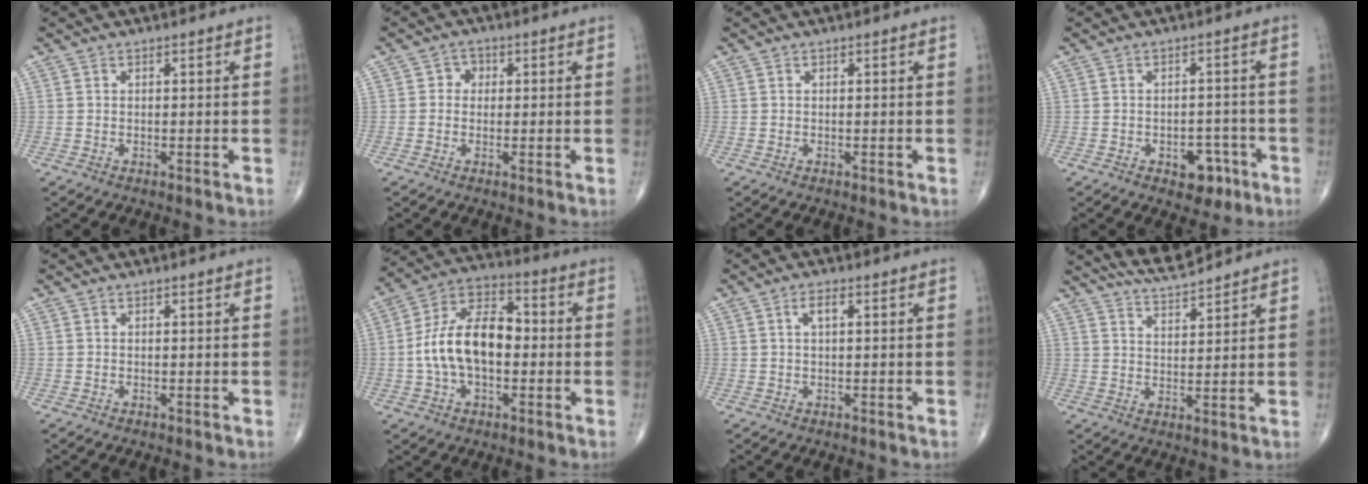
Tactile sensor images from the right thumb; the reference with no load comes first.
{"total": 2.4, "force": [0.2, 2.2, 1.0], "torque": [0.004, 0.007, -0.005]}
{"total": 0.0}
{"total": 5.5, "force": [-2.7, 3.6, 3.3], "torque": [-0.015, 0.022, -0.029]}
{"total": 0.0}
{"total": 15.3, "force": [-0.9, 8.9, 12.5], "torque": [-0.216, 0.039, -0.025]}
{"total": 2.3, "force": [0.7, 0.9, 2.0], "torque": [-0.037, 0.007, 0.012]}
{"total": 6.7, "force": [6.5, 0.5, 1.7], "torque": [-0.028, -0.033, 0.120]}